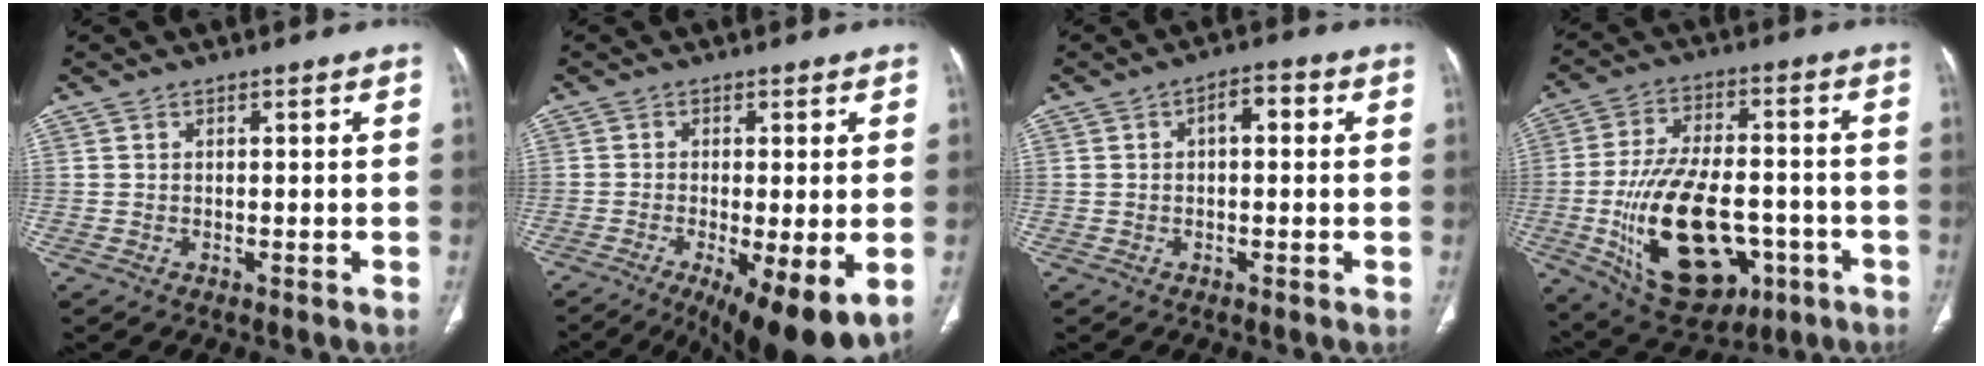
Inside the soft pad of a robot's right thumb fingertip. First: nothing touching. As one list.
[{"total": 13.1, "force": [-4.9, 3.6, 11.6], "torque": [-0.165, -0.020, -0.069]}, {"total": 3.9, "force": [0.7, 2.0, 3.3], "torque": [-0.045, 0.014, 0.005]}, {"total": 23.0, "force": [-6.1, 12.9, 18.0], "torque": [-0.299, 0.017, -0.073]}]